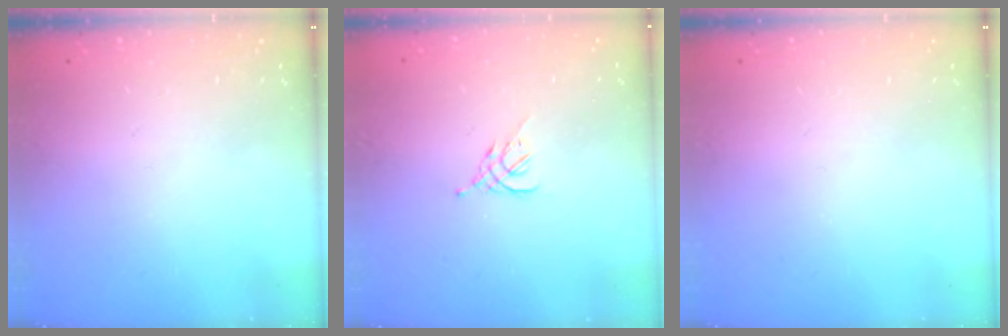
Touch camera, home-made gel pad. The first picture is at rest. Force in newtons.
{"total": 2.6, "press": 2.5, "slide": 0.7}
{"total": 0.0}